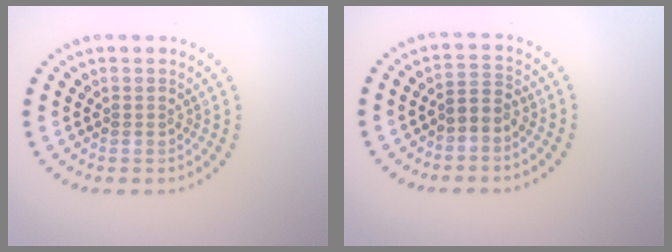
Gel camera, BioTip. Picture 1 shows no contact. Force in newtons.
{"total": 1.8, "press": 1.5, "slide": 1.1}